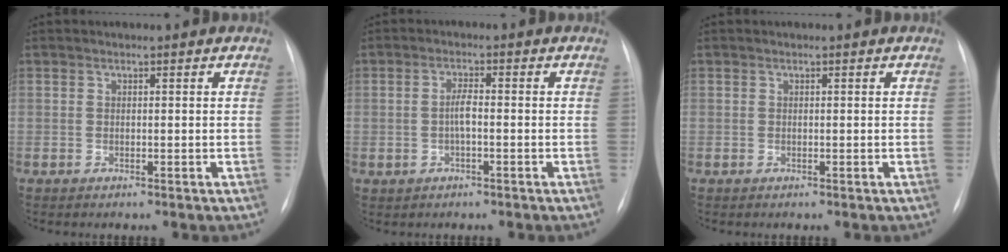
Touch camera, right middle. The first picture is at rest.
{"total": 2.4, "force": [-0.3, 0.4, 2.4], "torque": [-0.050, 0.007, -0.005]}
{"total": 0.0}